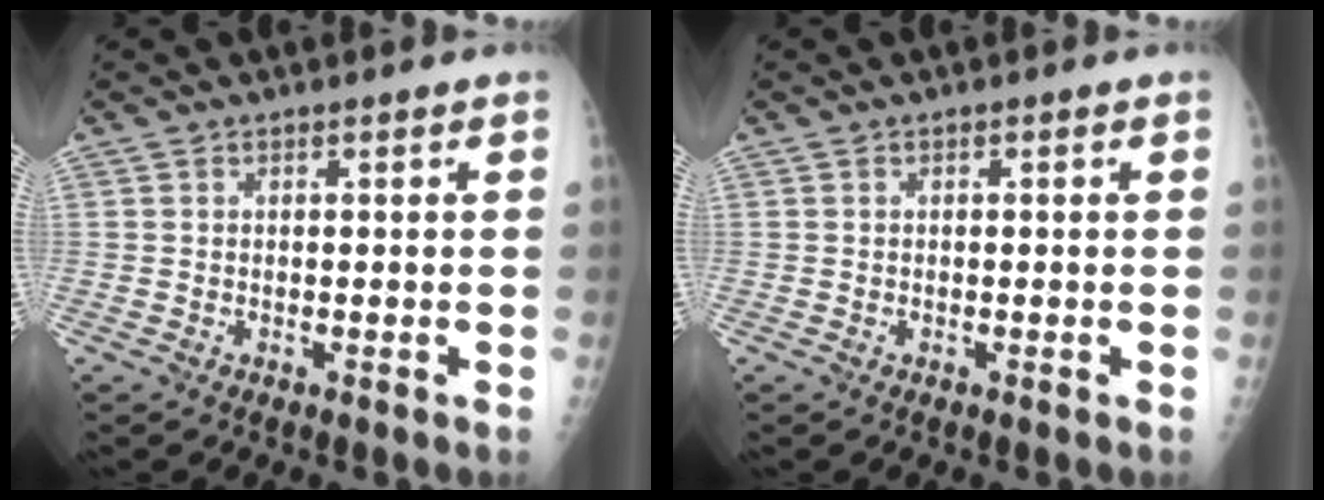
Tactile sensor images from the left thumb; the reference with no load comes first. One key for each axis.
{"total": 0.0}